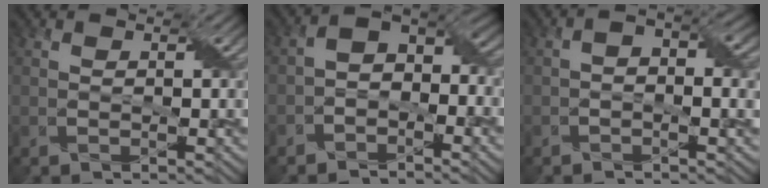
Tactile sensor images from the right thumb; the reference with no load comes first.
{"total": 5.3, "force": [-2.1, 3.4, 3.5], "torque": [-0.051, 0.004, -0.051]}
{"total": 4.2, "force": [0.0, 1.9, 3.7], "torque": [-0.067, 0.003, -0.004]}